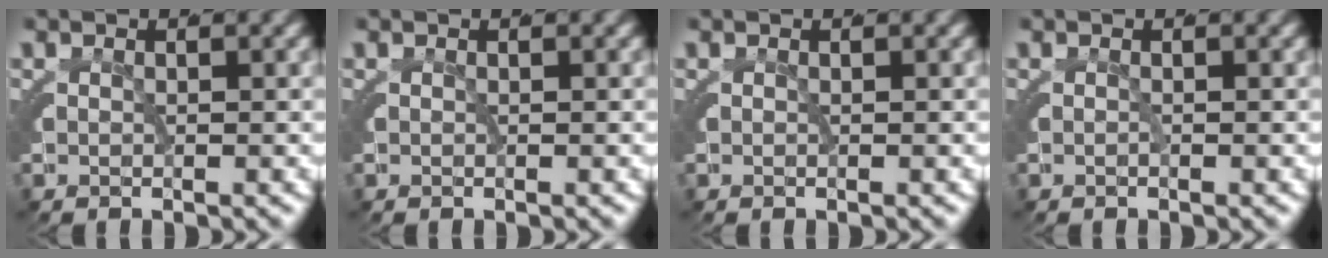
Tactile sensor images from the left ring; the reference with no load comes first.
{"total": 0.0}
{"total": 0.0}
{"total": 0.0}